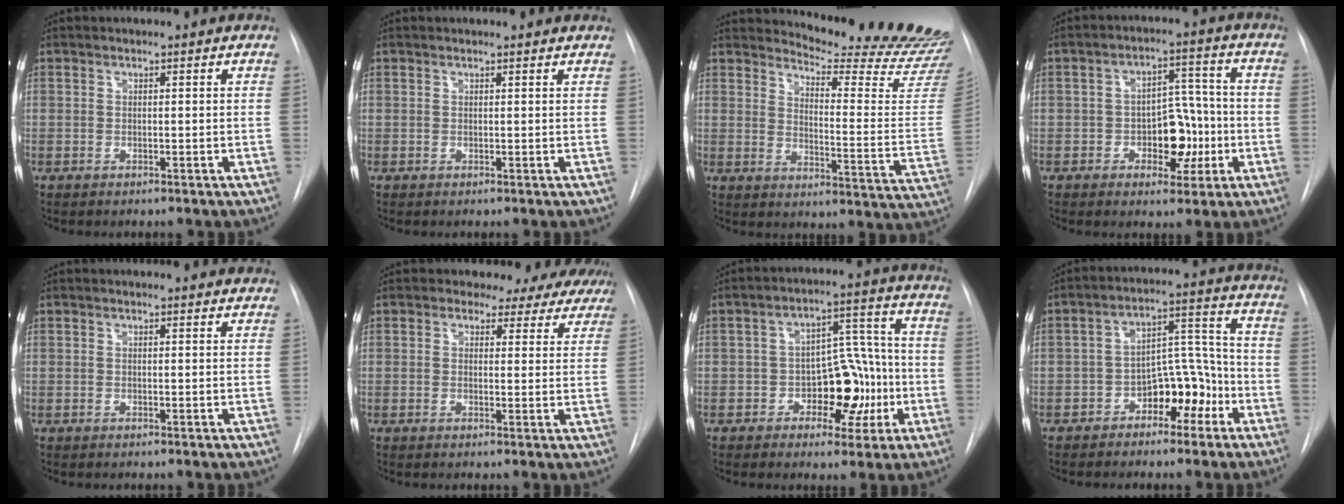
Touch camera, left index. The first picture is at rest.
{"total": 2.3, "force": [2.3, 0.3, 0.4], "torque": [-0.010, 0.007, 0.018]}
{"total": 20.2, "force": [19.7, 0.0, 4.5], "torque": [-0.067, -0.157, 0.227]}
{"total": 8.3, "force": [-2.4, 4.8, 6.3], "torque": [-0.084, 0.021, -0.033]}
{"total": 4.6, "force": [4.4, 0.9, 0.8], "torque": [-0.007, 0.001, 0.034]}
{"total": 10.4, "force": [9.2, 4.5, 1.1], "torque": [0.016, -0.014, 0.074]}
{"total": 10.1, "force": [-3.0, 5.9, 7.6], "torque": [-0.099, 0.030, -0.038]}
{"total": 8.7, "force": [-4.7, 4.6, 5.8], "torque": [-0.083, 0.036, -0.071]}